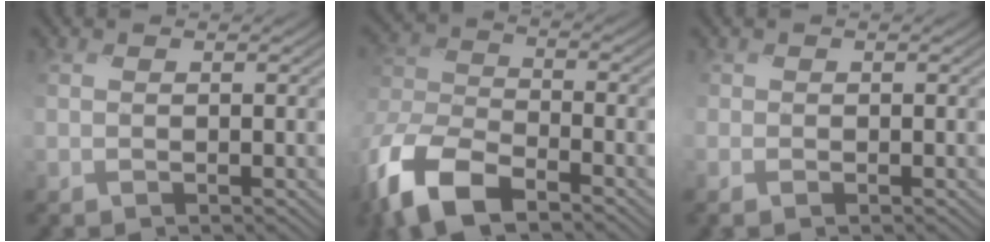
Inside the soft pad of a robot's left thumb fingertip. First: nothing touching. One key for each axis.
{"total": 12.7, "fx": -8.3, "fy": 5.6, "fz": 7.9, "tx": -0.190, "ty": -0.017, "tz": -0.179}
{"total": 1.1, "fx": -0.5, "fy": 0.9, "fz": 0.5, "tx": -0.011, "ty": -0.005, "tz": -0.012}